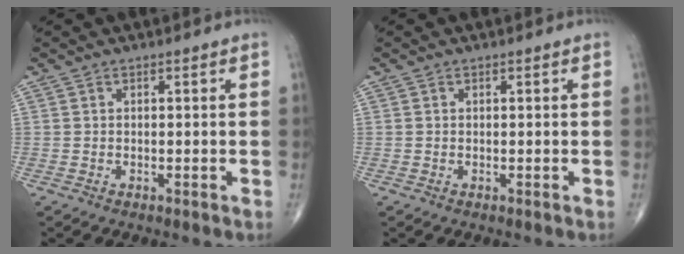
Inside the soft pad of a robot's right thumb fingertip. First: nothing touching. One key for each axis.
{"total": 0.0}